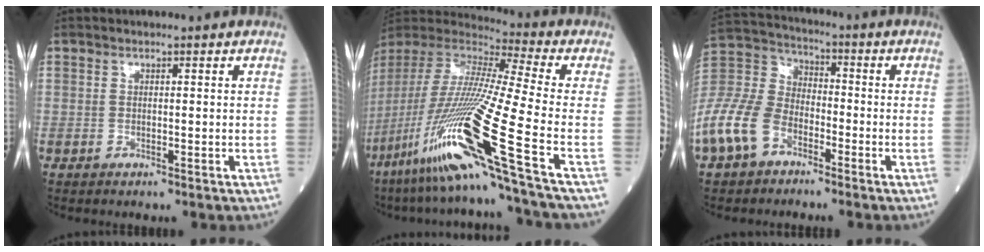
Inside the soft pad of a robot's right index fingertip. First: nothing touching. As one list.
[{"total": 25.8, "force": [-12.2, -1.5, 22.7], "torque": [-0.469, -0.057, -0.234]}, {"total": 13.7, "force": [-7.5, 8.4, 7.8], "torque": [-0.200, 0.010, -0.157]}]